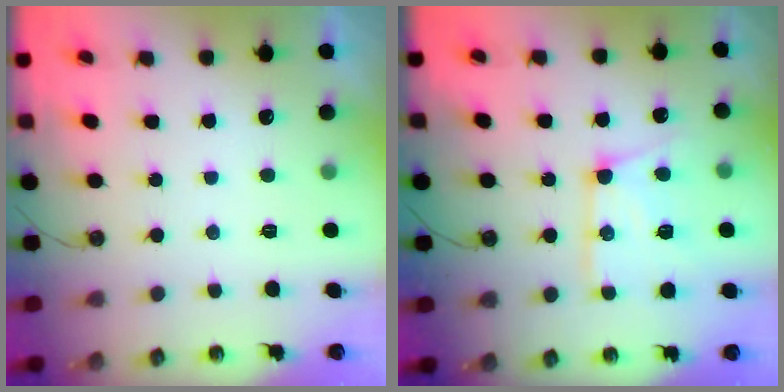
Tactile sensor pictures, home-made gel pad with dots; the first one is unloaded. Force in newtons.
{"total": 15.1, "press": 15.1, "slide": 1.1}